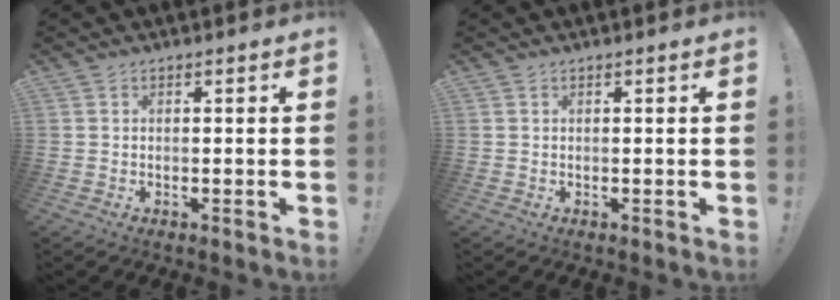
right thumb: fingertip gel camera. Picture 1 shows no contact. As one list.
[{"total": 0.0}]